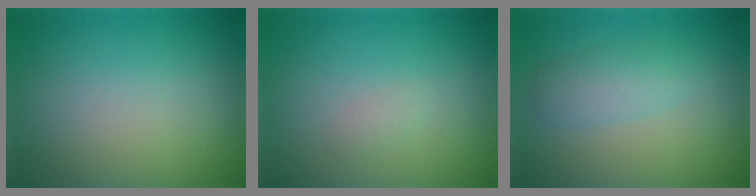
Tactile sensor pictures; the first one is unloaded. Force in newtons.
{"total": 0.7, "press": 0.7, "slide": 0.0}
{"total": 2.2, "press": 2.2, "slide": 0.0}